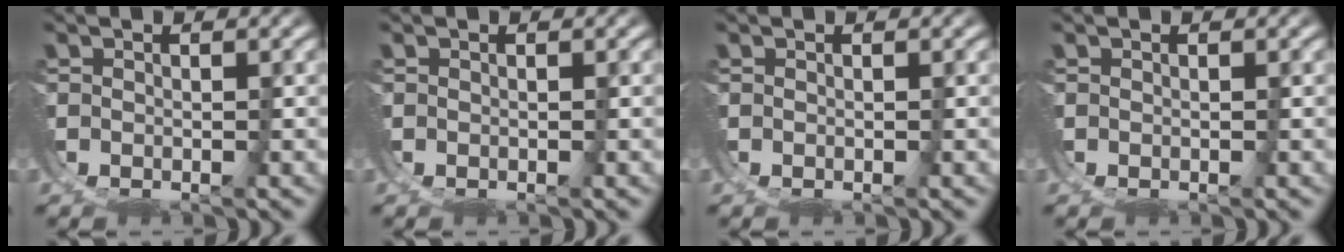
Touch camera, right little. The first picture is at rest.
{"total": 0.0}
{"total": 0.0}
{"total": 0.0}